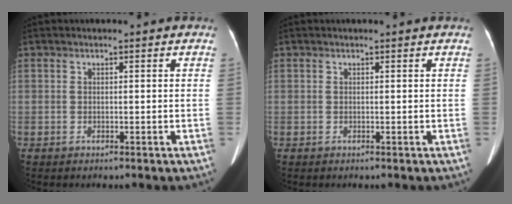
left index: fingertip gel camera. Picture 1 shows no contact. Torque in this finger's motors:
{"motor_torque": [0.15, -0.71, -0.01, 0.01]}